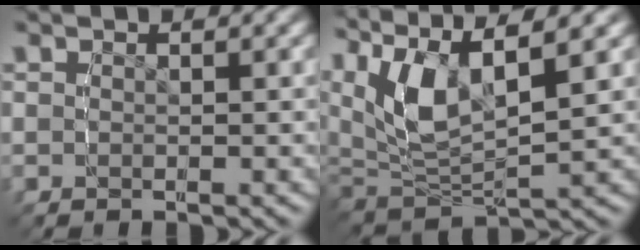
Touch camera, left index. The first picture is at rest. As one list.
[{"total": 8.8, "force": [2.6, 5.4, 6.4], "torque": [-0.159, -0.004, 0.041]}]